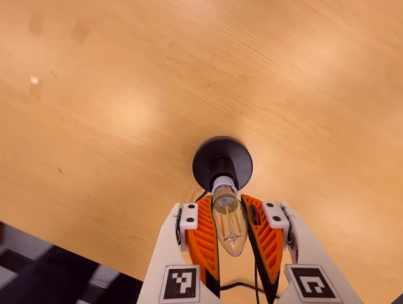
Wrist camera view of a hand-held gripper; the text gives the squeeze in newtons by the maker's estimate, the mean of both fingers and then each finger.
{"total": 16.8, "left": 16.0, "right": 17.6}